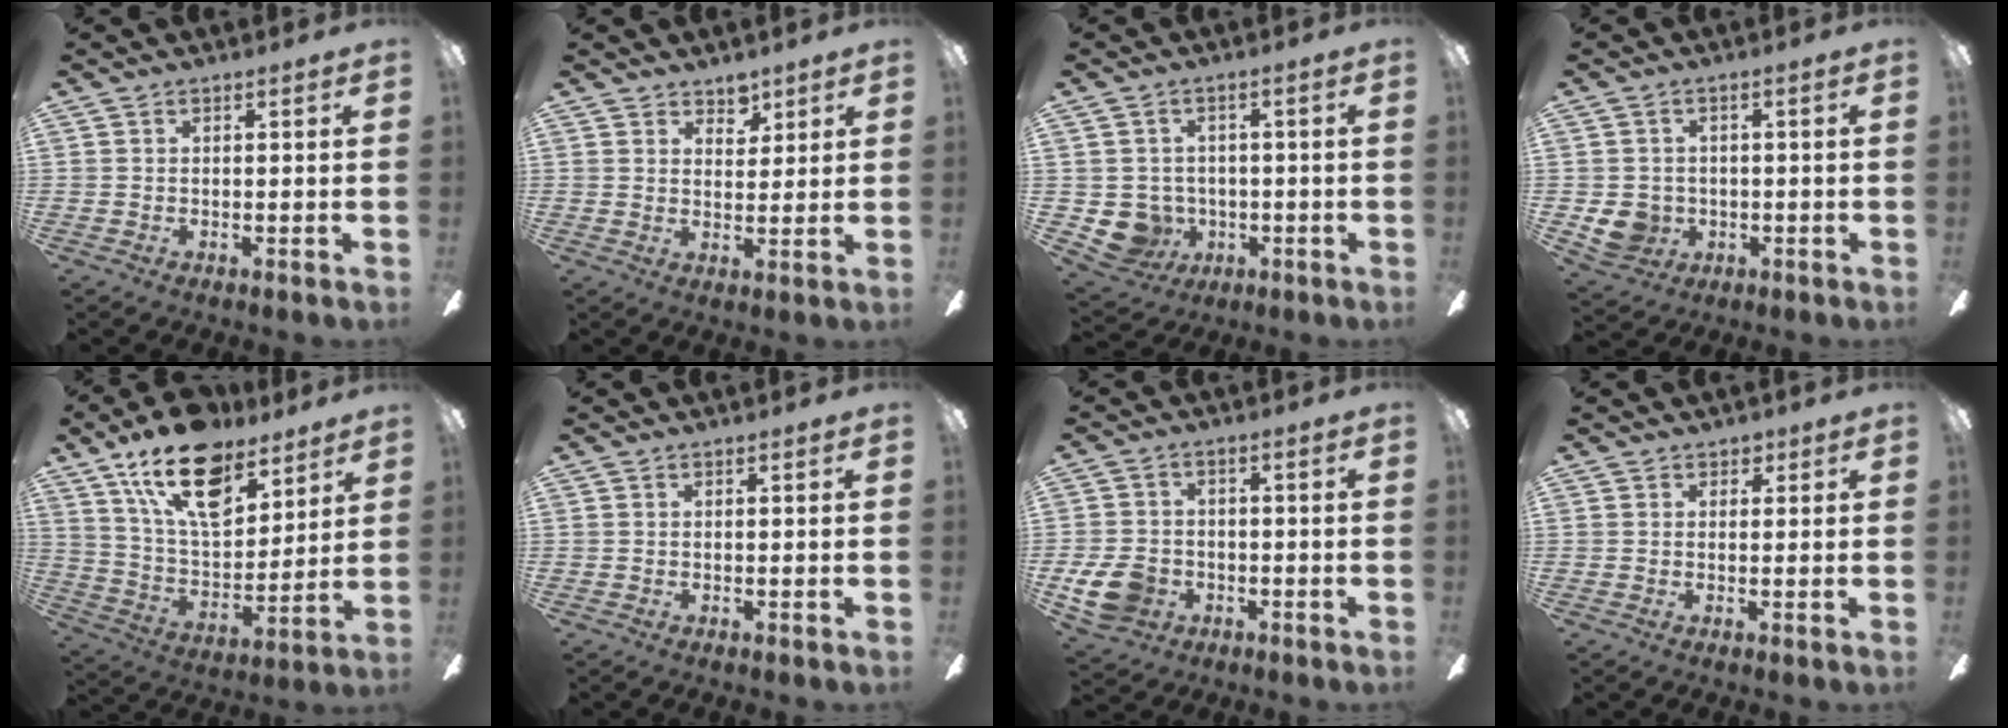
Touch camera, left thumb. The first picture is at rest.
{"total": 4.3, "force": [3.6, 2.2, 1.0], "torque": [-0.004, -0.021, 0.063]}
{"total": 7.0, "force": [-1.2, 6.6, 2.0], "torque": [-0.066, 0.004, -0.018]}
{"total": 5.8, "force": [-0.9, 5.5, 1.9], "torque": [-0.046, 0.004, -0.015]}
{"total": 19.7, "force": [12.5, 9.8, 11.7], "torque": [-0.207, -0.059, 0.224]}
{"total": 0.0}
{"total": 9.0, "force": [-3.2, 6.8, 4.8], "torque": [-0.113, 0.016, -0.060]}
{"total": 1.4, "force": [0.9, 1.1, 0.3], "torque": [0.010, -0.005, 0.014]}